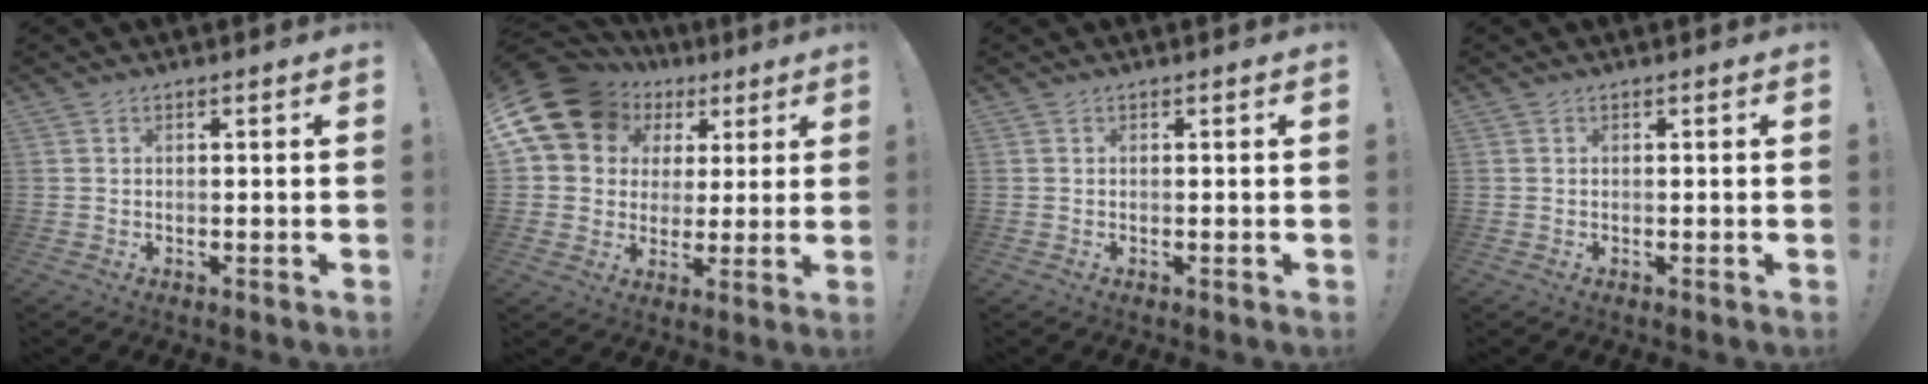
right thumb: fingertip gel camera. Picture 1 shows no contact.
{"total": 15.8, "force": [7.3, 12.2, 6.8], "torque": [-0.111, -0.044, 0.148]}
{"total": 0.0}
{"total": 0.0}